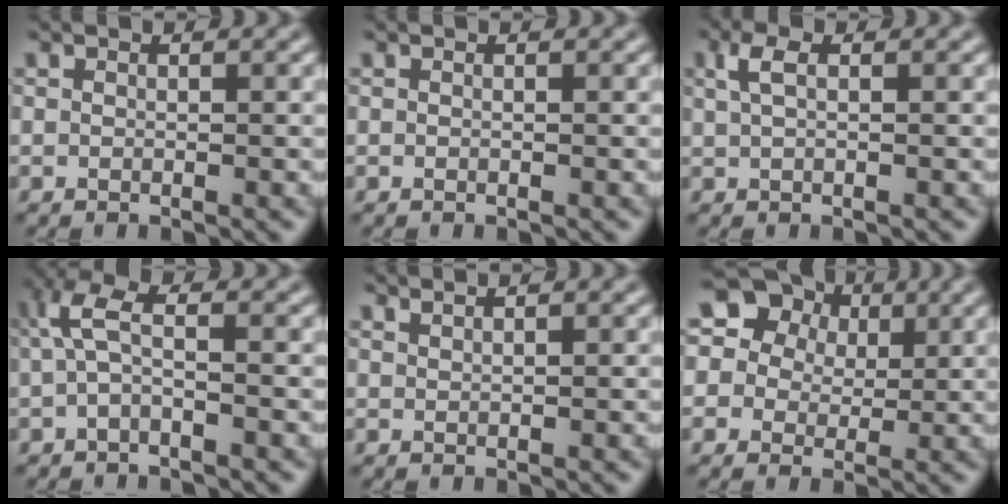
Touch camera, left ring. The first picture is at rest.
{"total": 0.0}
{"total": 2.1, "force": [0.9, 0.9, 1.7], "torque": [-0.038, 0.006, 0.016]}
{"total": 2.9, "force": [0.0, 1.0, 2.7], "torque": [-0.062, 0.010, -0.005]}
{"total": 0.9, "force": [0.8, 0.2, 0.3], "torque": [0.000, -0.004, 0.013]}
{"total": 14.1, "force": [6.3, 11.3, 5.6], "torque": [-0.135, 0.039, 0.087]}